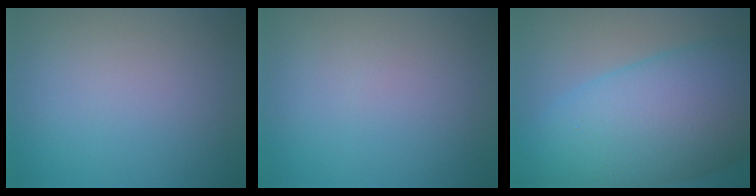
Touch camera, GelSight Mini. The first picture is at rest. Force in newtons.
{"total": 0.0}
{"total": 13.2, "press": 13.2, "slide": 0.4}